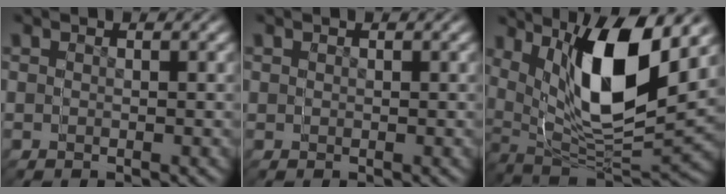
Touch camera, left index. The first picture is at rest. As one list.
[{"total": 1.1, "force": [0.4, 0.9, 0.4], "torque": [-0.006, -0.004, 0.009]}, {"total": 10.2, "force": [5.3, 4.5, 7.5], "torque": [-0.149, 0.039, 0.068]}]